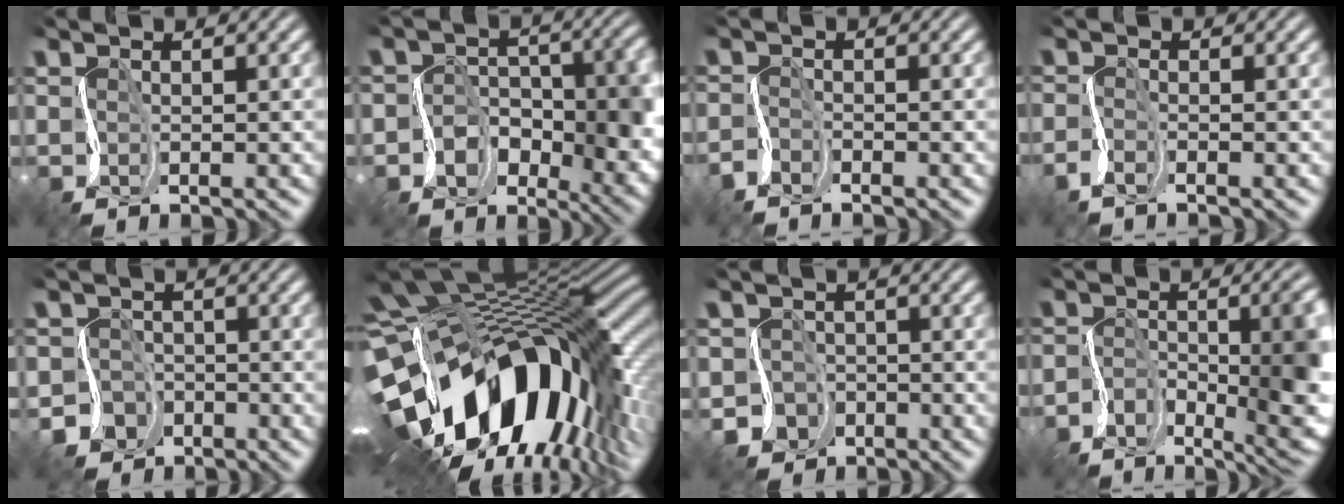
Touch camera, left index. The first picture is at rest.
{"total": 7.7, "force": [-1.7, 5.4, 5.2], "torque": [-0.067, -0.007, -0.029]}
{"total": 1.4, "force": [-1.4, 0.2, 0.2], "torque": [-0.009, -0.002, -0.037]}
{"total": 1.0, "force": [-0.9, -0.1, 0.5], "torque": [-0.019, -0.004, -0.024]}
{"total": 3.4, "force": [-2.0, 2.8, 0.0], "torque": [0.015, 0.007, -0.040]}
{"total": 18.6, "force": [-4.0, 11.3, 14.3], "torque": [-0.267, -0.020, -0.070]}
{"total": 2.5, "force": [-1.3, 2.2, 0.0], "torque": [0.005, 0.004, -0.025]}
{"total": 11.8, "force": [-3.4, 5.3, 9.9], "torque": [-0.146, -0.024, -0.046]}